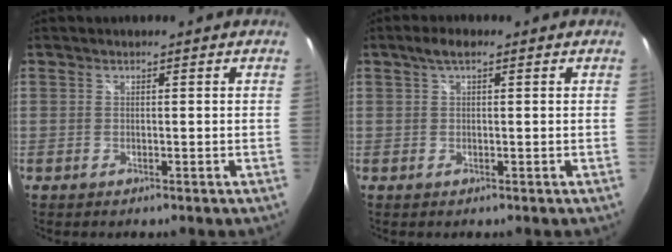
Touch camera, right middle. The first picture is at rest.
{"total": 2.9, "force": [1.5, 1.1, 2.2], "torque": [-0.040, 0.009, 0.021]}